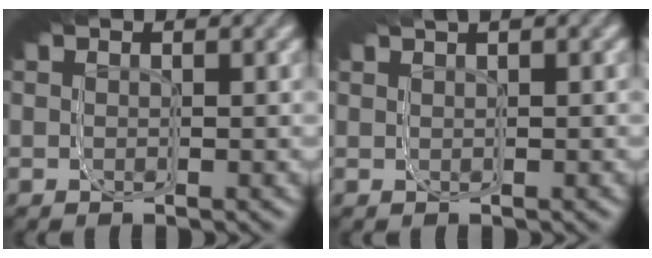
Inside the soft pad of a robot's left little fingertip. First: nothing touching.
{"total": 0.9, "force": [0.4, 0.3, 0.8], "torque": [-0.028, 0.001, 0.010]}